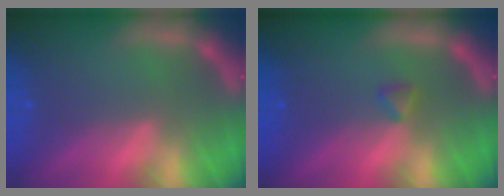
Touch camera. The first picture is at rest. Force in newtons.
{"total": 0.9}